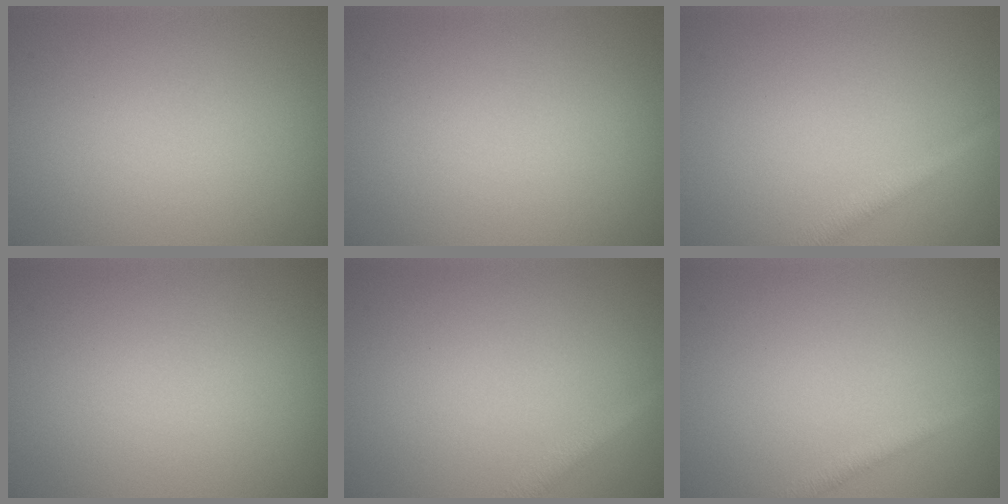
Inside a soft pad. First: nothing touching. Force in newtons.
{"total": 0.0}
{"total": 2.5, "press": 2.5, "slide": 0.0}
{"total": 0.0}
{"total": 2.0, "press": 2.0, "slide": 0.1}
{"total": 1.6, "press": 1.6, "slide": 0.1}